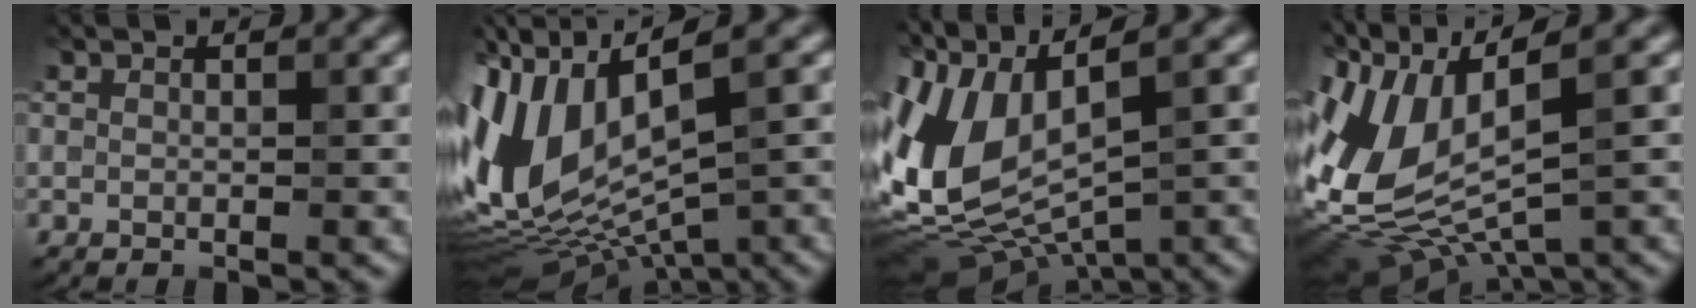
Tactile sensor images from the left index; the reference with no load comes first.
{"total": 12.7, "force": [1.2, 6.1, 11.1], "torque": [-0.250, -0.005, 0.046]}
{"total": 10.9, "force": [1.3, 5.7, 9.1], "torque": [-0.213, -0.004, 0.028]}
{"total": 13.3, "force": [0.5, 6.3, 11.7], "torque": [-0.270, 0.003, 0.022]}